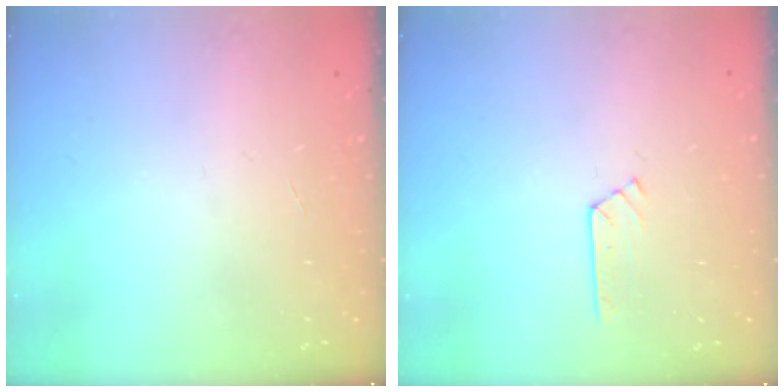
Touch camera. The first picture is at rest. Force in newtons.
{"total": 4.3, "press": 4.3, "slide": 0.5}